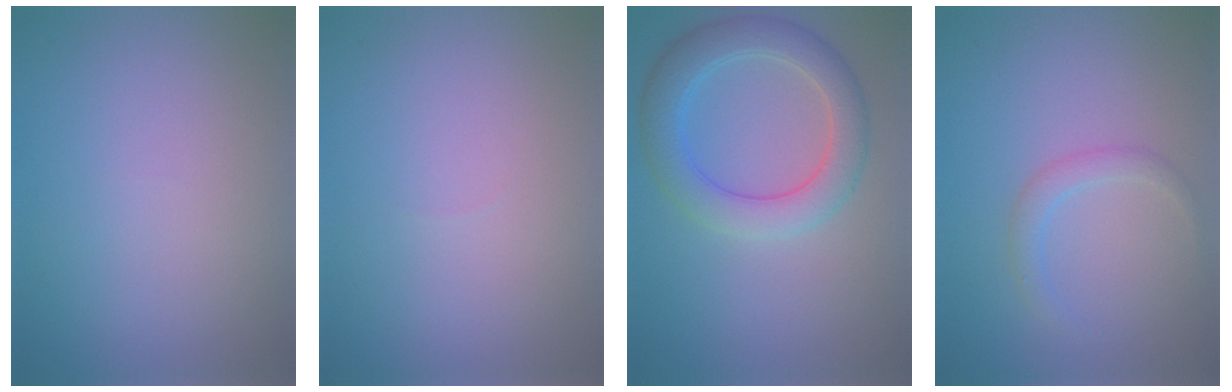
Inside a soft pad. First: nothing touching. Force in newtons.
{"total": 0.0}
{"total": 5.4, "press": 5.4, "slide": 0.1}
{"total": 1.5, "press": 1.5, "slide": 0.1}